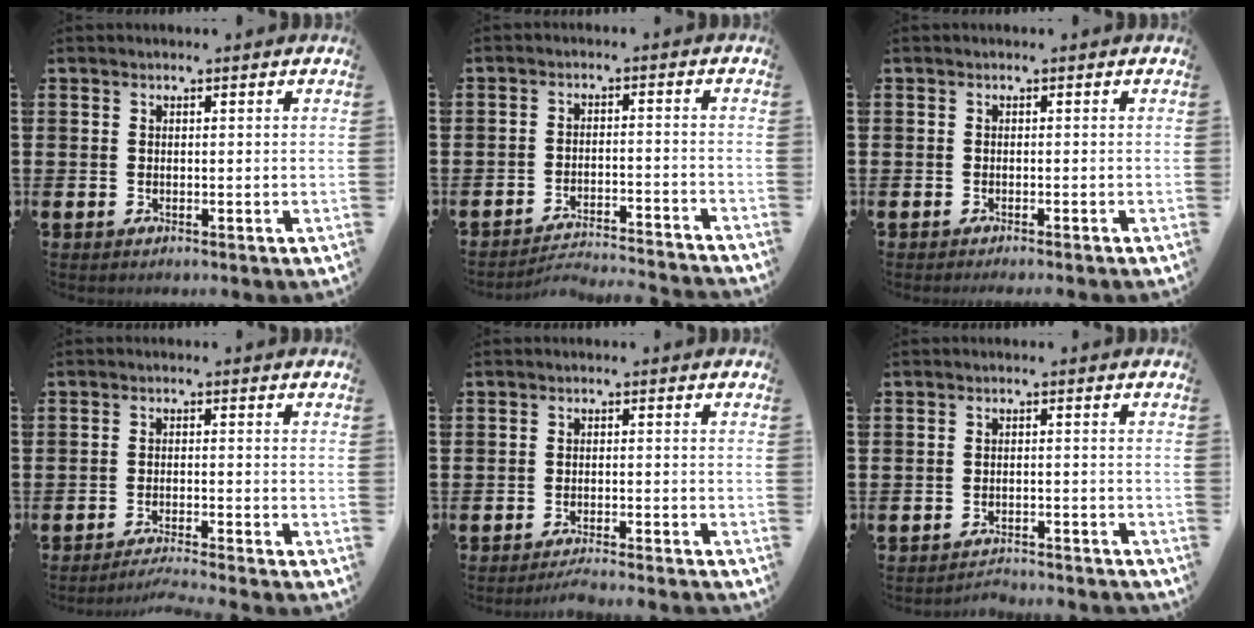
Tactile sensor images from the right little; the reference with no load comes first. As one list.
[{"total": 3.1, "force": [-3.1, -0.1, 0.1], "torque": [-0.009, 0.002, -0.067]}, {"total": 0.5, "force": [-0.5, -0.2, 0.0], "torque": [-0.002, 0.001, -0.010]}, {"total": 2.3, "force": [-2.2, -0.4, 0.6], "torque": [-0.008, 0.003, -0.044]}, {"total": 2.2, "force": [-2.1, -0.2, 0.6], "torque": [-0.011, 0.004, -0.042]}, {"total": 2.3, "force": [-2.3, -0.1, -0.1], "torque": [-0.005, 0.005, -0.049]}]